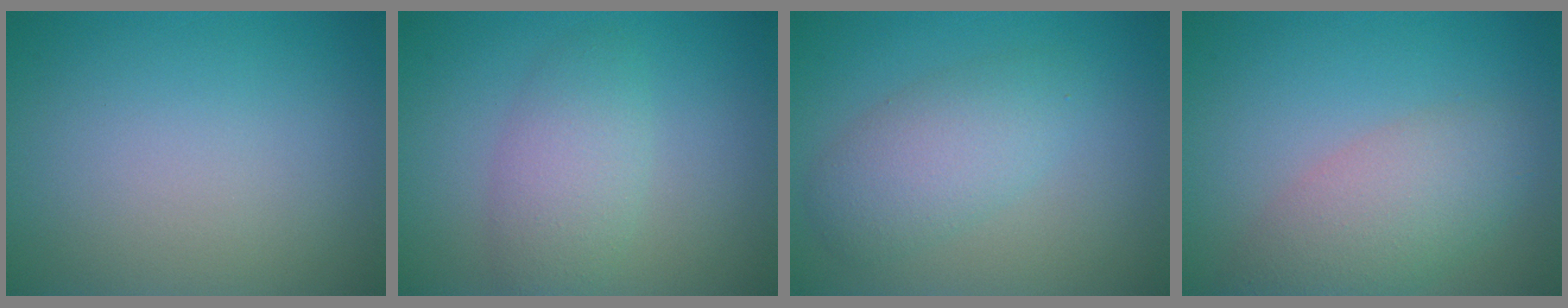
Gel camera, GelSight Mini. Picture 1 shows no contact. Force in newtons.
{"total": 3.4, "press": 3.4, "slide": 0.1}
{"total": 4.0, "press": 4.0, "slide": 0.3}
{"total": 4.9, "press": 4.8, "slide": 0.6}